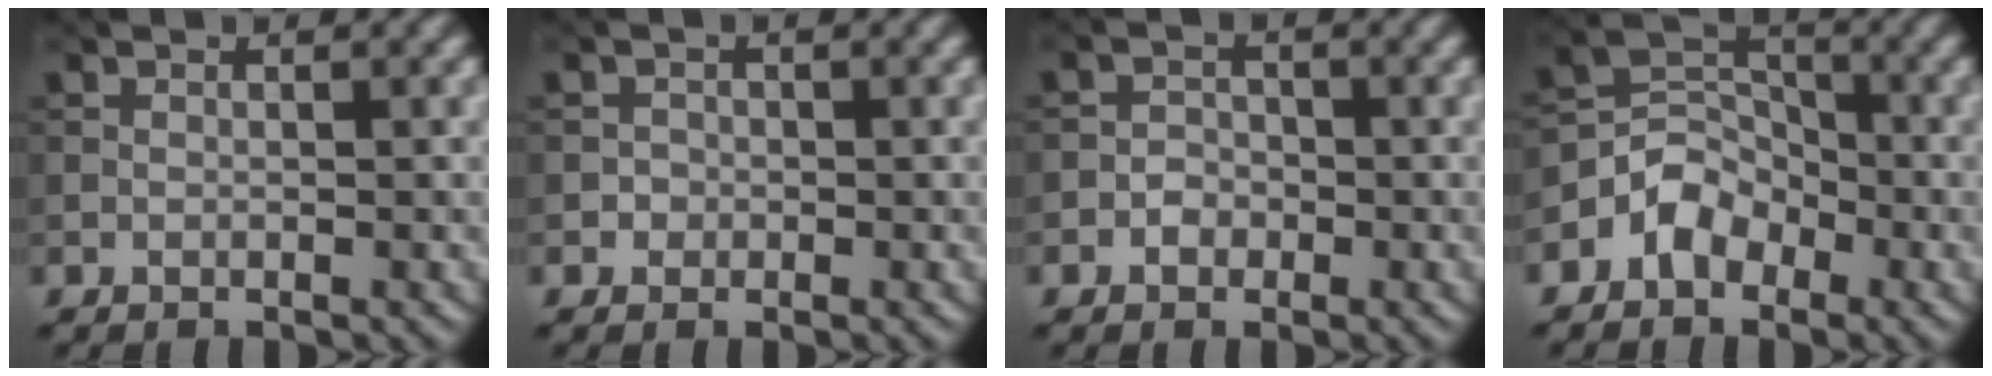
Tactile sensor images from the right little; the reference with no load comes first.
{"total": 1.0, "force": [-0.2, 0.9, 0.1], "torque": [0.011, -0.001, -0.006]}
{"total": 1.5, "force": [-0.6, 1.3, 0.5], "torque": [-0.001, 0.003, -0.013]}
{"total": 3.7, "force": [-2.2, 2.7, 1.4], "torque": [-0.019, 0.011, -0.048]}